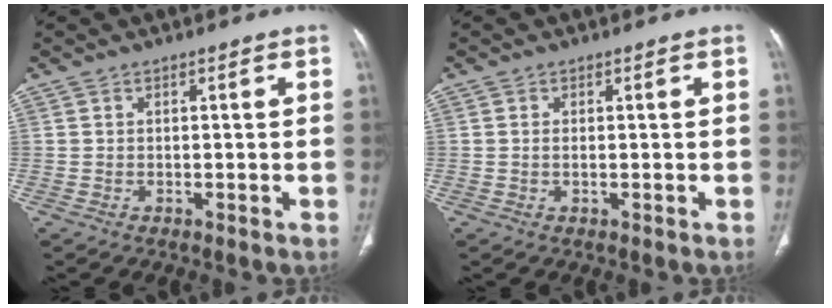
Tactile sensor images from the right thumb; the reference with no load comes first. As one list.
[{"total": 0.8, "force": [0.1, 0.3, 0.7], "torque": [-0.020, 0.001, 0.004]}]